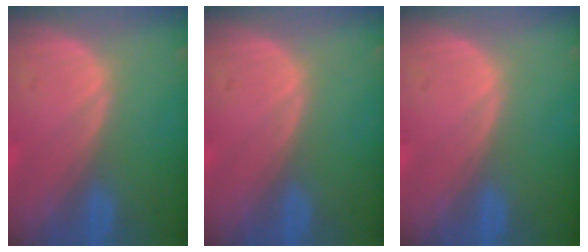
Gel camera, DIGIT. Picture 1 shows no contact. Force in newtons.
{"total": 0.0}
{"total": 0.0}